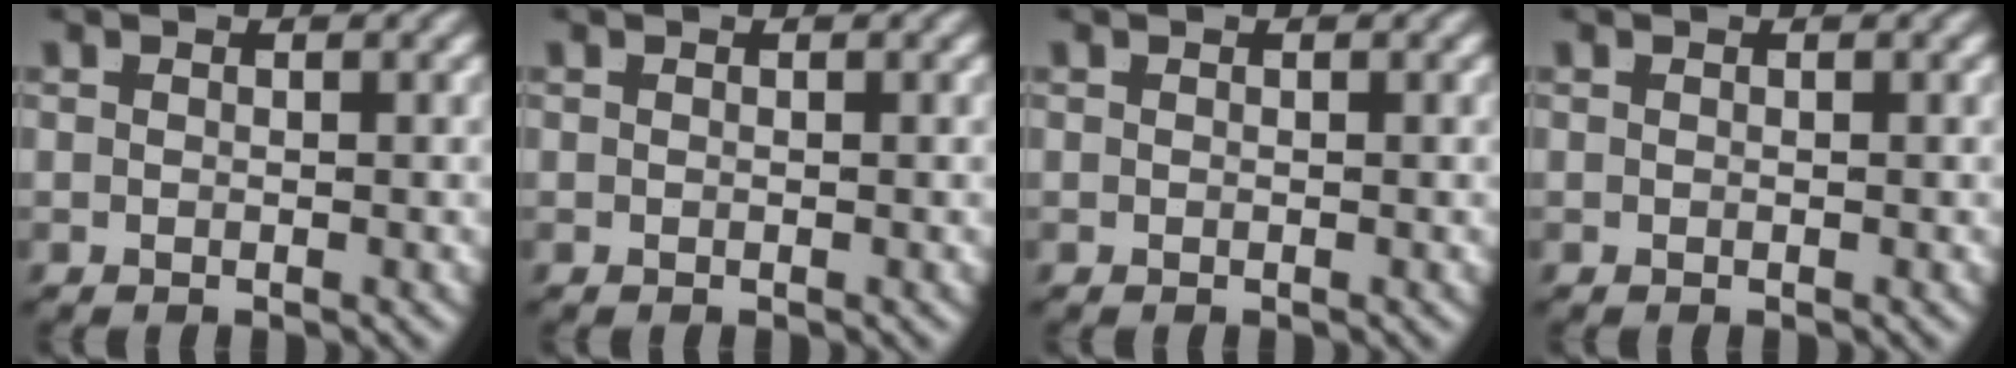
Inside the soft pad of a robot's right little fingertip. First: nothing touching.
{"total": 0.0}
{"total": 0.0}
{"total": 0.0}